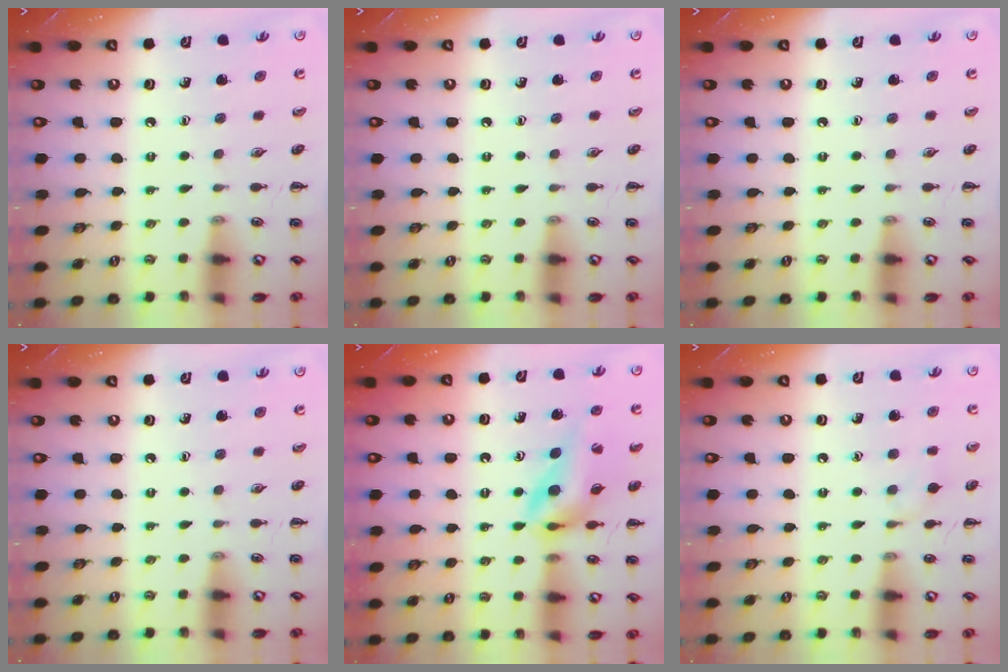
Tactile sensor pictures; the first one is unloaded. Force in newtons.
{"total": 0.0}
{"total": 0.0}
{"total": 0.0}
{"total": 11.4, "press": 10.8, "slide": 3.7}
{"total": 6.3, "press": 5.9, "slide": 2.0}